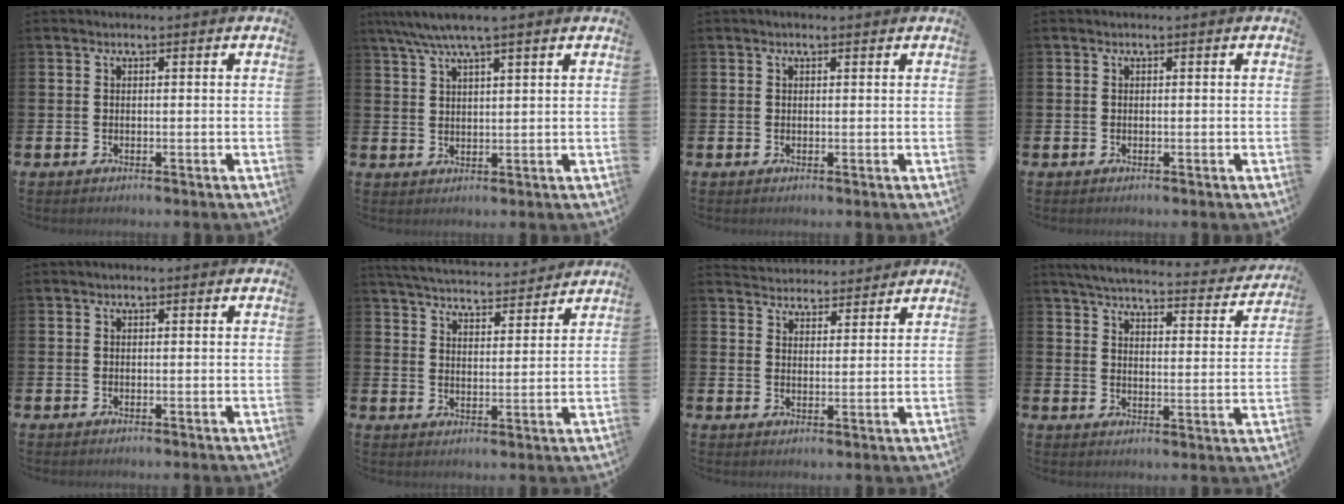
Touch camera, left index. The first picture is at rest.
{"total": 5.2, "force": [4.2, 0.3, 3.0], "torque": [-0.071, -0.008, 0.076]}
{"total": 0.5, "force": [0.4, 0.1, 0.4], "torque": [0.003, -0.002, 0.004]}
{"total": 0.0}
{"total": 0.0}
{"total": 5.3, "force": [5.2, 0.7, 0.6], "torque": [-0.028, -0.040, 0.089]}
{"total": 4.1, "force": [4.0, 0.8, -0.6], "torque": [-0.001, -0.024, 0.072]}
{"total": 4.7, "force": [4.4, 0.7, 1.5], "torque": [-0.044, -0.036, 0.070]}